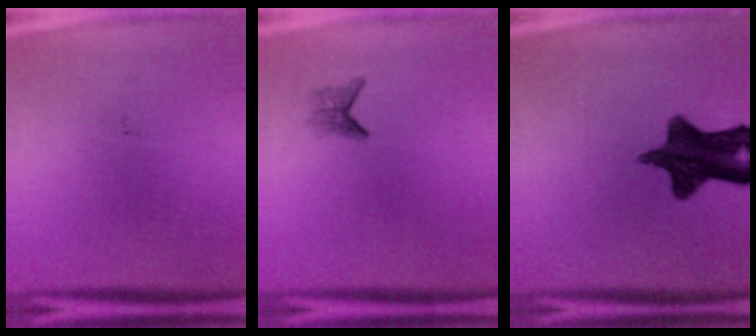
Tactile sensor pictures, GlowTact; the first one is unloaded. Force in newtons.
{"total": 1.6}
{"total": 13.2}